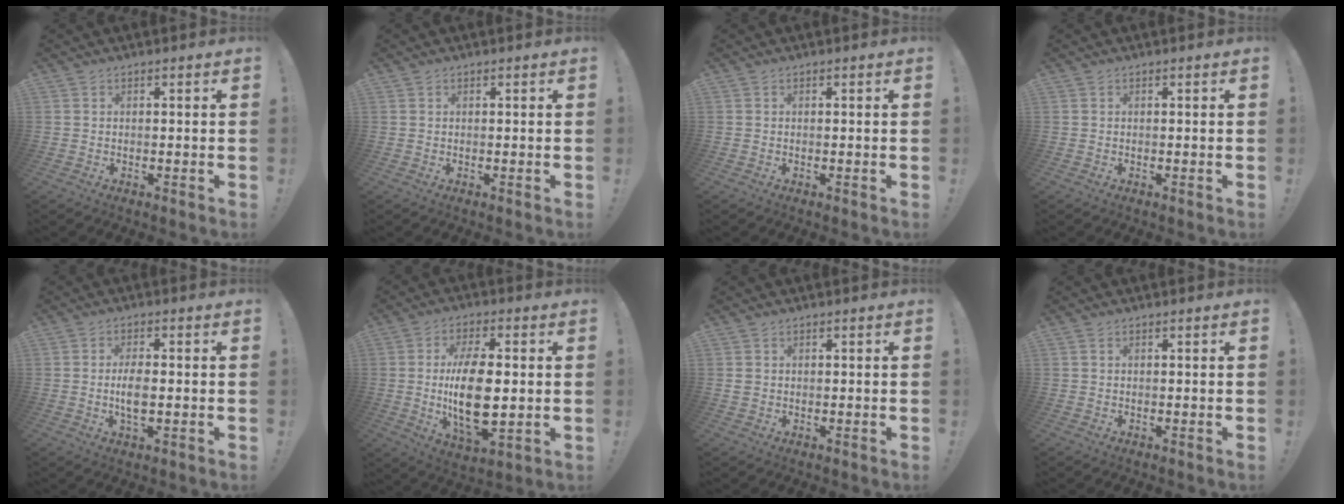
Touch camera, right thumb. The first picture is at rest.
{"total": 0.0}
{"total": 0.0}
{"total": 0.0}
{"total": 5.6, "force": [-0.7, 2.2, 5.1], "torque": [-0.104, -0.006, -0.017]}
{"total": 17.4, "force": [0.0, 8.4, 15.3], "torque": [-0.285, -0.015, -0.004]}
{"total": 1.2, "force": [0.4, 1.1, 0.5], "torque": [-0.009, 0.004, 0.008]}
{"total": 0.0}